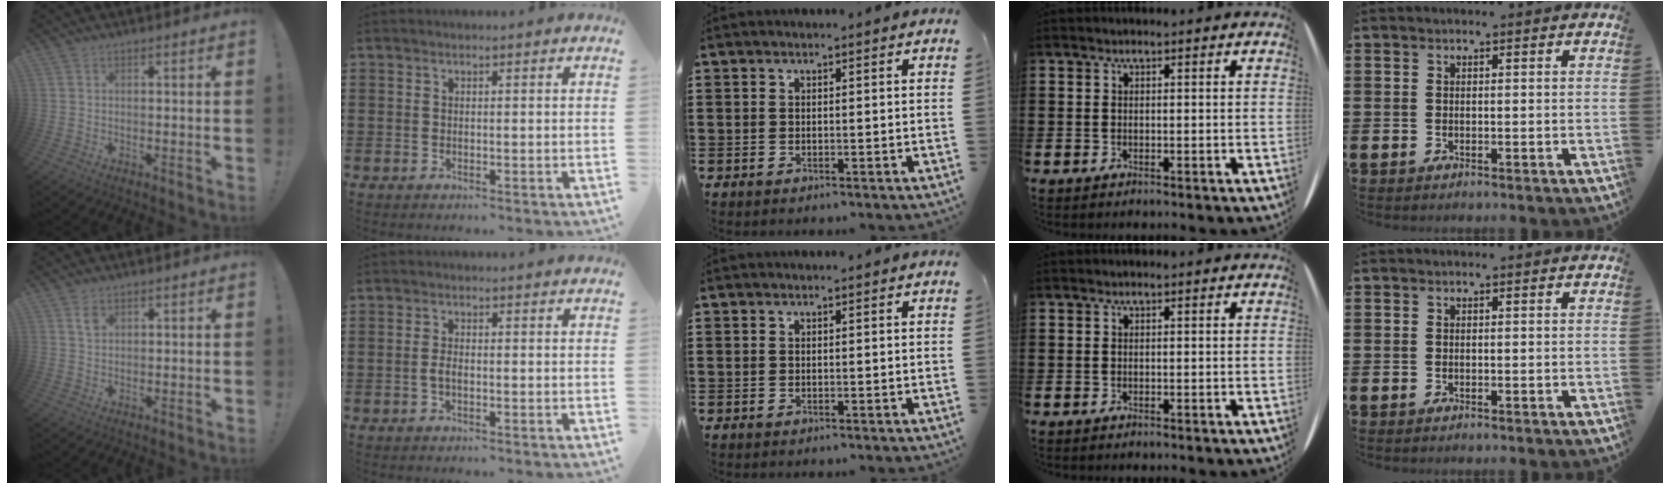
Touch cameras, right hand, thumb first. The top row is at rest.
{"thumb": {"total": 2.2, "force": [1.2, 1.3, 1.3], "torque": [-0.011, -0.006, 0.018]}, "index": {"total": 1.8, "force": [-0.6, 0.6, 1.6], "torque": [-0.040, -0.005, -0.014]}}